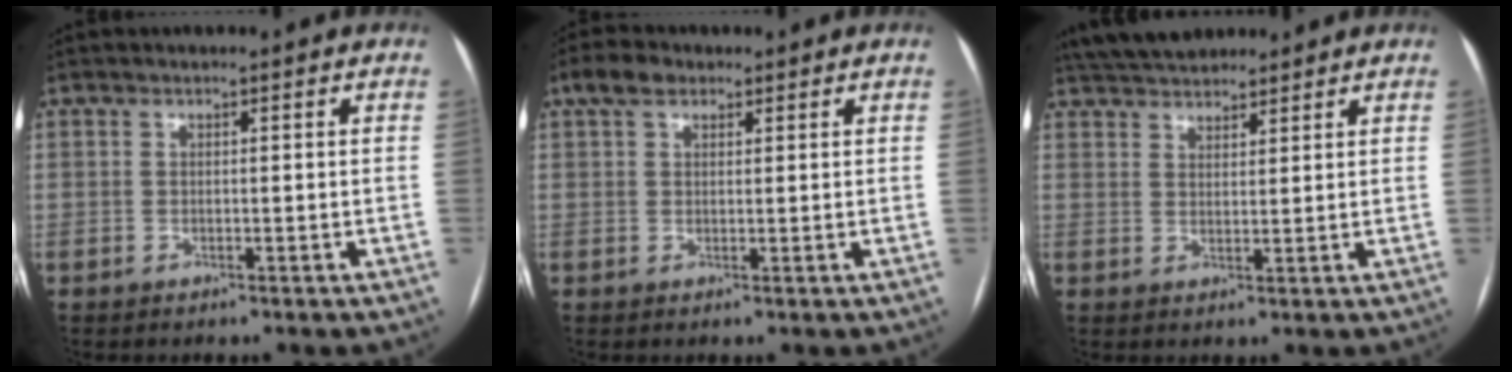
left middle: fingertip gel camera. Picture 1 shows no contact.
{"total": 3.7, "force": [2.3, 2.1, 2.0], "torque": [-0.044, 0.023, 0.044]}
{"total": 9.1, "force": [8.1, 2.8, 3.0], "torque": [-0.050, 0.034, 0.136]}